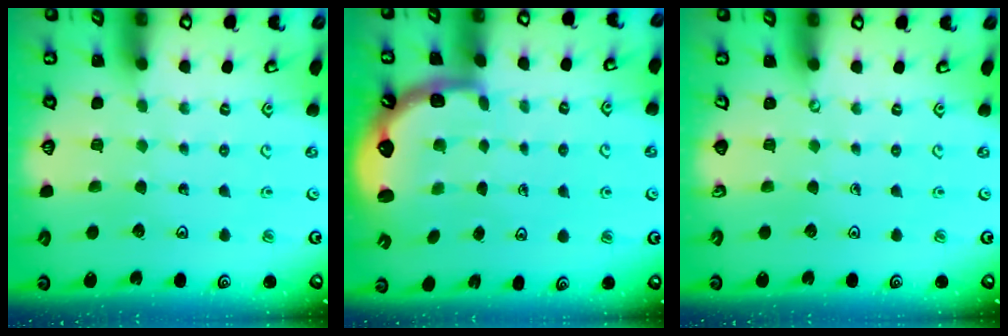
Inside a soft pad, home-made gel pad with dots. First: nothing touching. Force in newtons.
{"total": 2.8, "press": 2.5, "slide": 1.2}
{"total": 0.0}